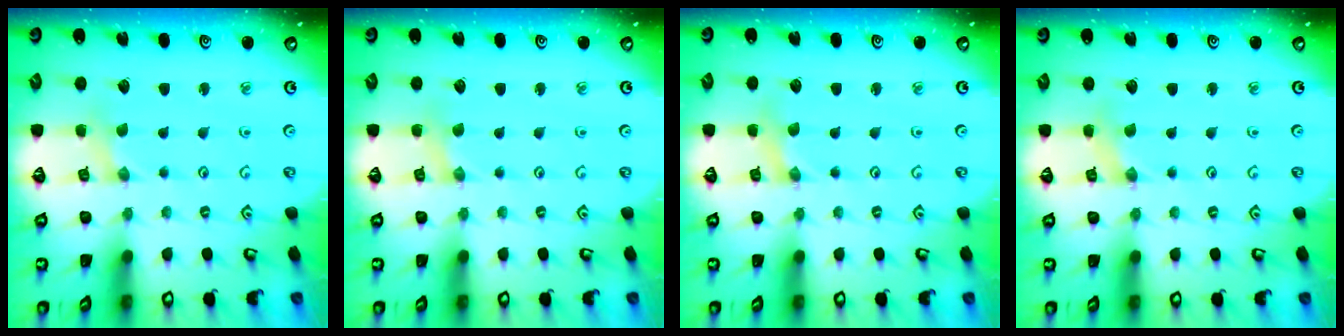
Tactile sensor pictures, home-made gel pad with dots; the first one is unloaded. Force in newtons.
{"total": 1.1, "press": 1.1, "slide": 0.2}
{"total": 1.5, "press": 1.5, "slide": 0.1}
{"total": 0.6, "press": 0.6, "slide": 0.1}